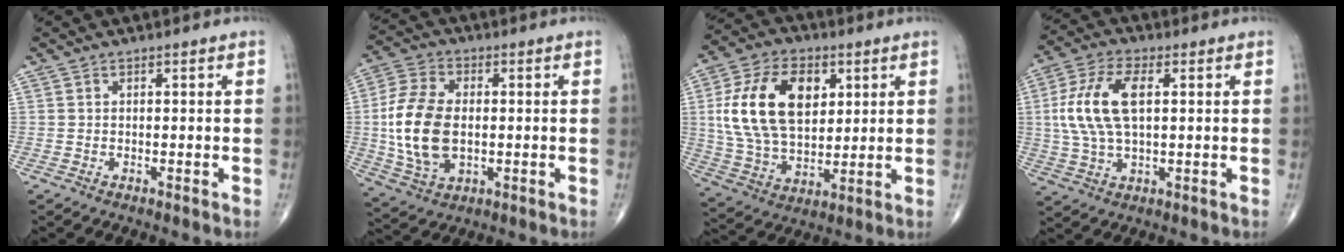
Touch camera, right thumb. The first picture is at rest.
{"total": 14.8, "force": [-0.4, 9.0, 11.8], "torque": [-0.240, 0.002, -0.004]}
{"total": 19.6, "force": [4.7, 12.1, 14.7], "torque": [-0.253, -0.005, 0.090]}
{"total": 13.0, "force": [2.0, 6.4, 11.1], "torque": [-0.237, 0.010, 0.038]}